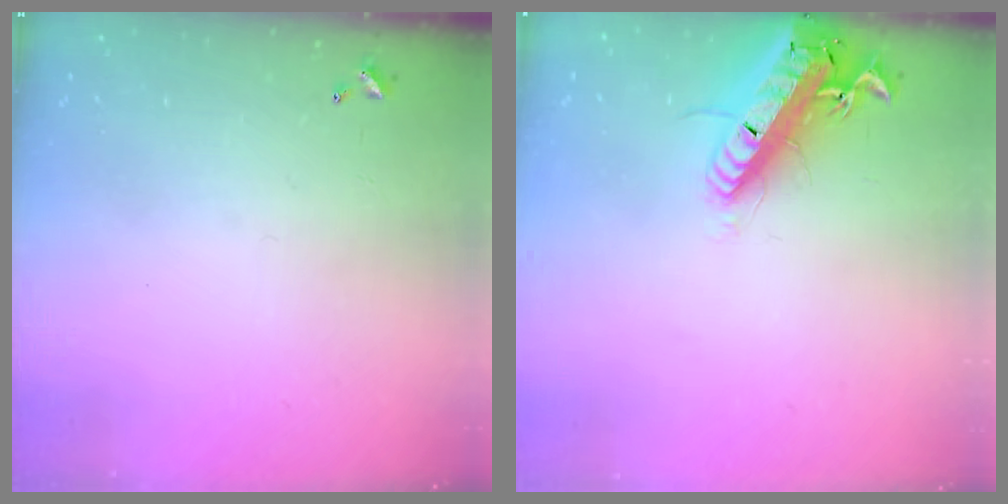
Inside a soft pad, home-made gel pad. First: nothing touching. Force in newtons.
{"total": 20.0, "press": 19.7, "slide": 4.0}